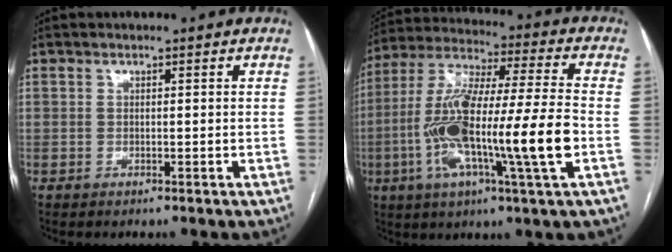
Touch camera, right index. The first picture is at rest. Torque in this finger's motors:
{"motor_torque": [2.14, 0.00, 0.93, 0.21]}